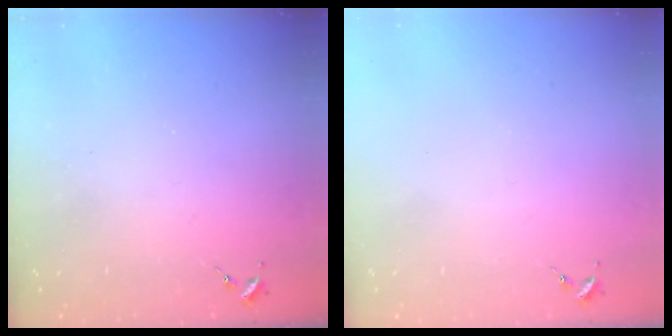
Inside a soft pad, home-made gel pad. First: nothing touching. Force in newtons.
{"total": 0.0}